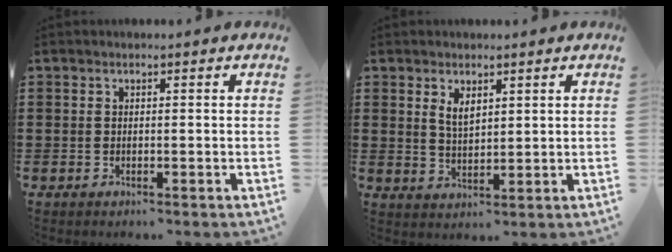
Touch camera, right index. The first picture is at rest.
{"total": 3.0, "force": [1.7, 1.4, 1.9], "torque": [-0.042, 0.004, 0.031]}